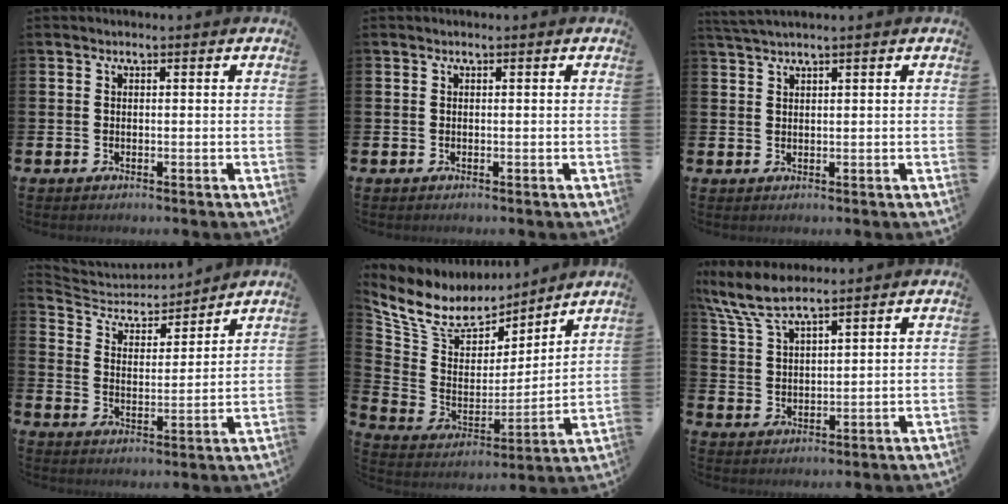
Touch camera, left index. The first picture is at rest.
{"total": 0.0}
{"total": 1.8, "force": [1.7, -0.3, 0.6], "torque": [-0.018, 0.000, 0.033]}
{"total": 5.0, "force": [4.8, 1.5, 0.5], "torque": [-0.041, -0.039, 0.079]}
{"total": 9.9, "force": [8.6, 4.3, 2.3], "torque": [-0.102, -0.055, 0.156]}
{"total": 7.3, "force": [6.5, 1.0, 3.1], "torque": [-0.085, -0.018, 0.120]}